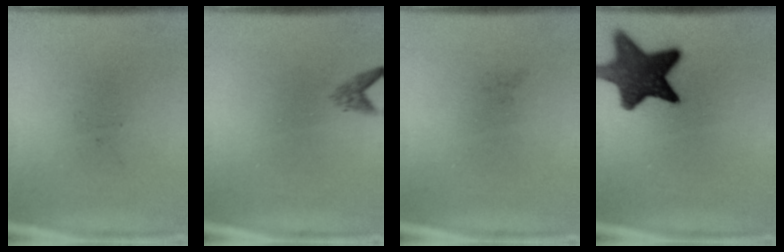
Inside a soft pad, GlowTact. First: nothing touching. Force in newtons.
{"total": 1.3}
{"total": 0.0}
{"total": 12.3}